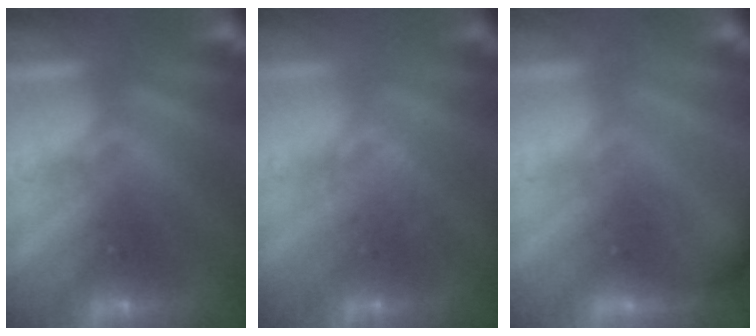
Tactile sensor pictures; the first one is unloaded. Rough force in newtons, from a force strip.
{"total": 2.0}
{"total": 2.3}